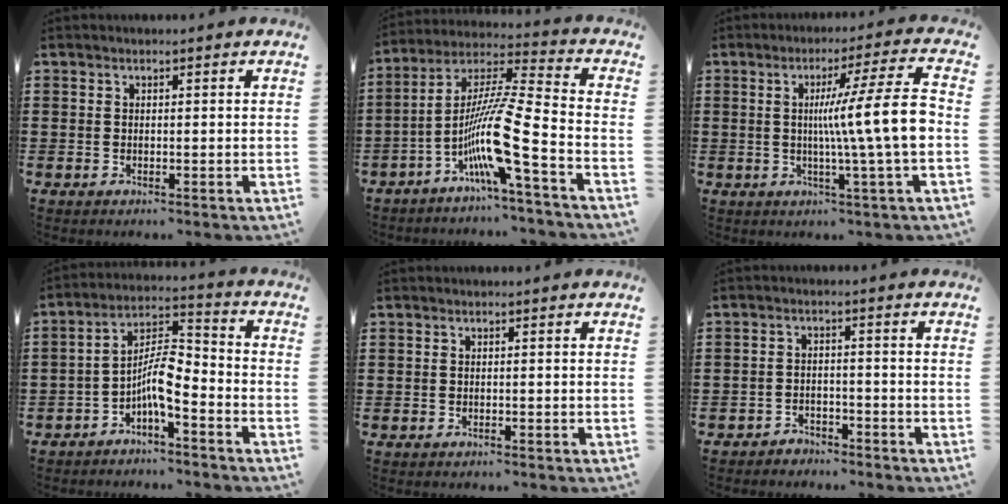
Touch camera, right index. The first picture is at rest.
{"total": 12.7, "force": [-6.1, 0.1, 11.1], "torque": [-0.237, -0.026, -0.127]}
{"total": 11.9, "force": [-0.2, 0.1, 11.9], "torque": [-0.195, -0.010, -0.012]}
{"total": 7.2, "force": [-3.7, 1.7, 5.9], "torque": [-0.117, -0.002, -0.075]}
{"total": 0.0}
{"total": 2.5, "force": [-2.4, 0.7, -0.1], "torque": [-0.006, 0.004, -0.052]}